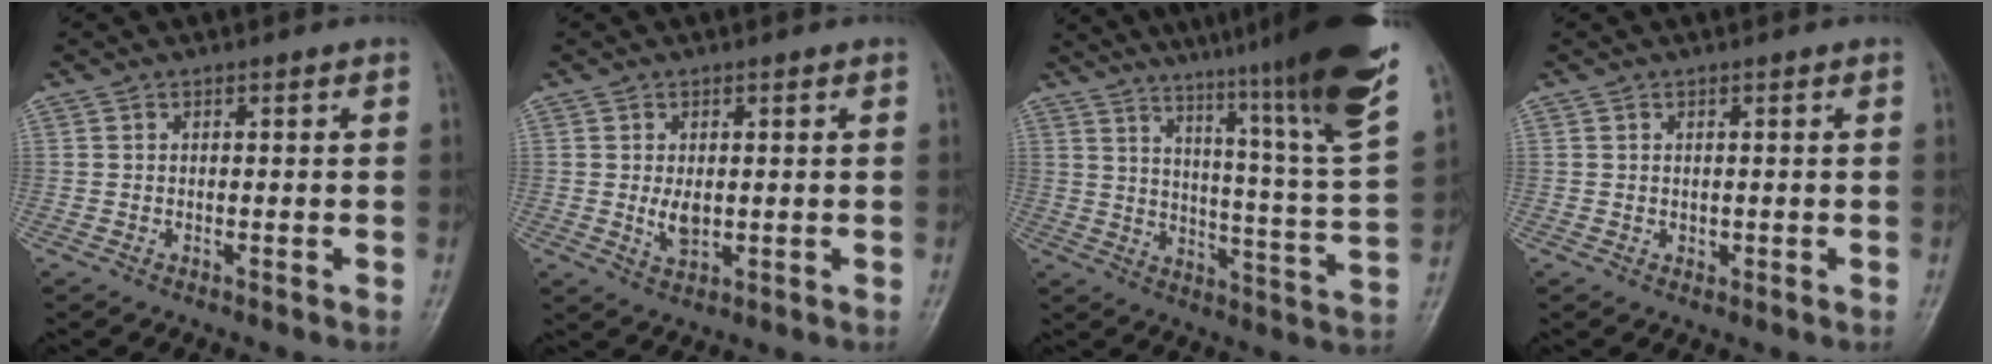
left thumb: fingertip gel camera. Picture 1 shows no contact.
{"total": 3.5, "force": [0.2, 2.1, 2.8], "torque": [-0.043, -0.009, 0.012]}
{"total": 26.4, "force": [19.3, 0.4, 18.0], "torque": [-0.251, -0.114, 0.272]}
{"total": 0.8, "force": [0.2, 0.7, 0.4], "torque": [-0.004, -0.001, 0.005]}